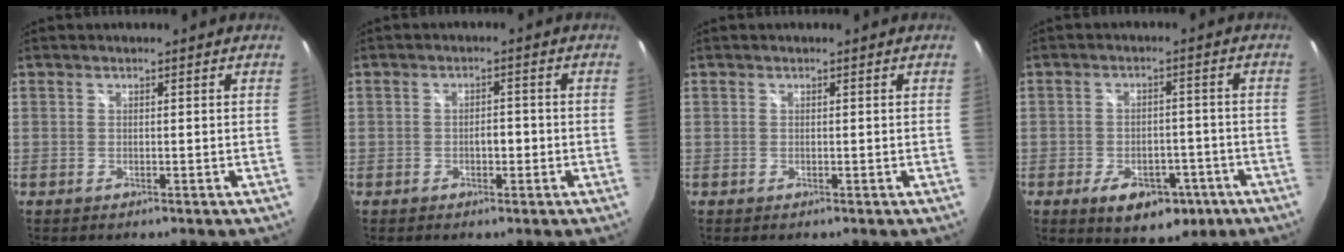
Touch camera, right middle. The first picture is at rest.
{"total": 1.5, "force": [-0.2, 1.2, 0.9], "torque": [-0.013, 0.009, -0.004]}
{"total": 0.0}
{"total": 10.0, "force": [-5.1, 6.0, 6.1], "torque": [-0.110, 0.001, -0.063]}